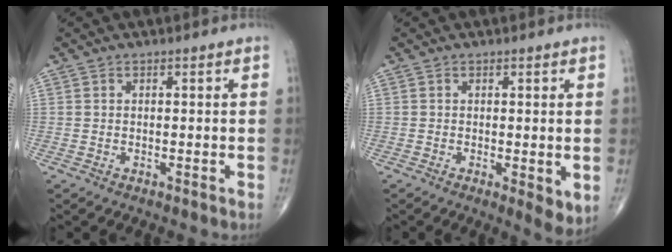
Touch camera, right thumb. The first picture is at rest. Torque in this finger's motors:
{"motor_torque": [-0.44, 0.00, -0.29, -0.27, 0.01]}